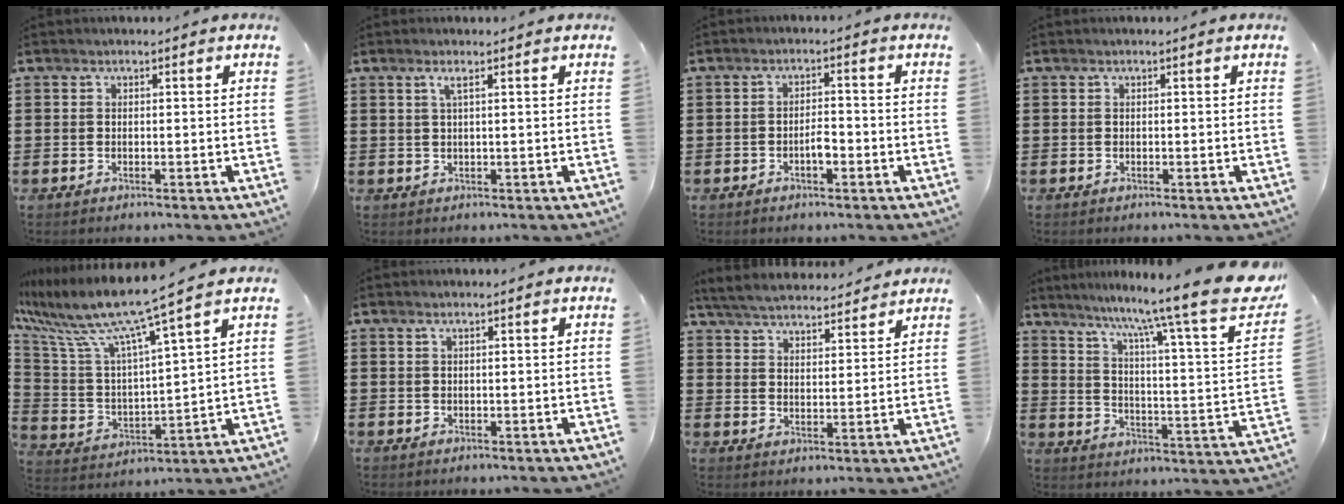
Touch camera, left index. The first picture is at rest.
{"total": 1.6, "force": [0.7, -0.1, 1.5], "torque": [-0.030, 0.000, 0.011]}
{"total": 2.7, "force": [-1.0, 0.9, 2.3], "torque": [-0.044, 0.007, -0.020]}
{"total": 0.0}
{"total": 9.6, "force": [7.8, -0.1, 5.6], "torque": [-0.146, -0.056, 0.123]}
{"total": 0.7, "force": [0.4, 0.0, 0.6], "torque": [-0.011, -0.001, 0.008]}
{"total": 5.1, "force": [5.0, 0.5, 0.9], "torque": [-0.038, -0.023, 0.088]}
{"total": 11.5, "force": [9.1, -0.4, 6.9], "torque": [-0.141, -0.076, 0.138]}